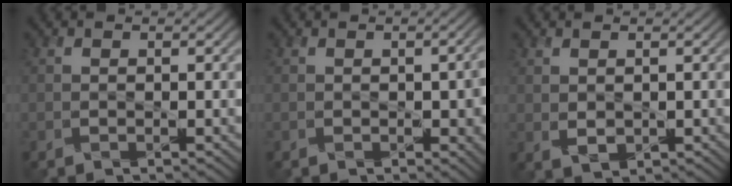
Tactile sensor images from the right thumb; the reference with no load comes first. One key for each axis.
{"total": 4.0, "fx": -0.6, "fy": 2.1, "fz": 3.3, "tx": -0.041, "ty": -0.008, "tz": 0.001}
{"total": 1.4, "fx": 0.6, "fy": 0.9, "fz": 0.9, "tx": -0.025, "ty": -0.006, "tz": 0.019}